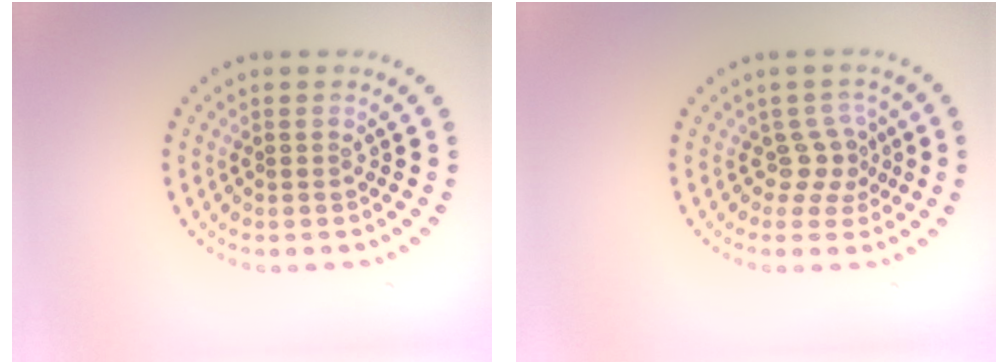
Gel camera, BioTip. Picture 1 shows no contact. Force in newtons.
{"total": 2.2, "press": 1.5, "slide": 1.6}